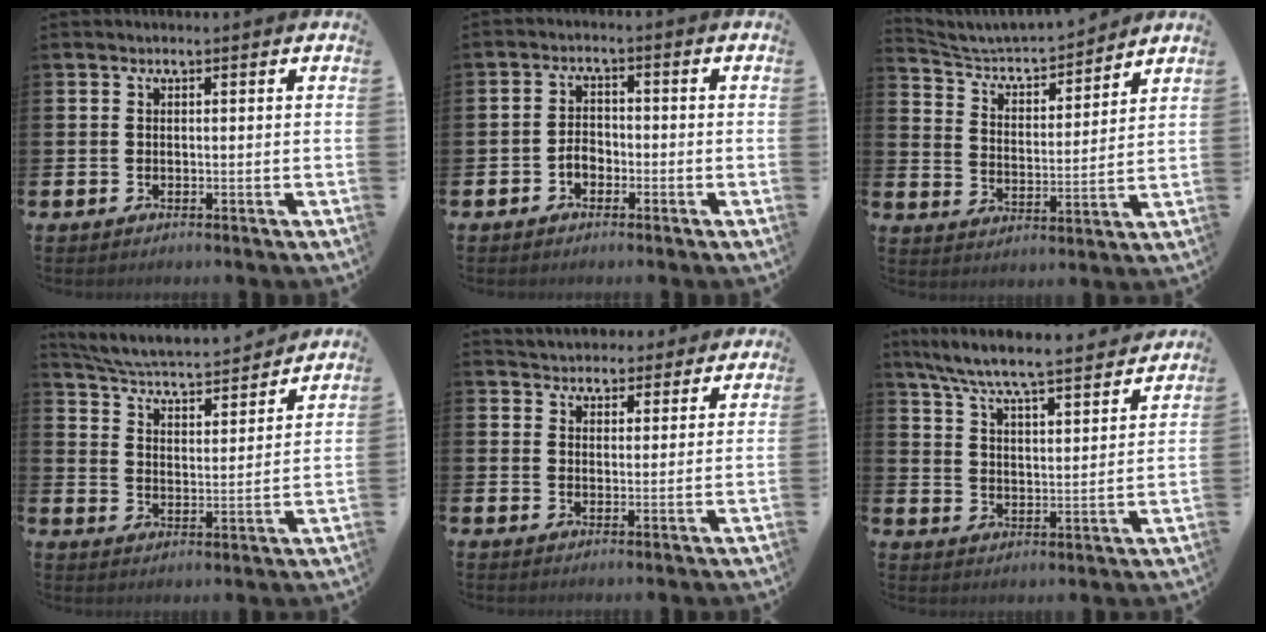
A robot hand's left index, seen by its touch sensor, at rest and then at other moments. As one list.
[{"total": 2.4, "force": [-1.4, 1.7, 1.1], "torque": [-0.018, 0.004, -0.031]}, {"total": 5.2, "force": [5.1, 0.9, 1.0], "torque": [-0.047, -0.044, 0.082]}, {"total": 5.0, "force": [4.9, 0.5, 1.1], "torque": [-0.048, -0.049, 0.077]}, {"total": 4.2, "force": [4.0, 1.0, -0.5], "torque": [-0.001, -0.025, 0.072]}, {"total": 7.6, "force": [7.2, 0.3, 2.5], "torque": [-0.078, -0.057, 0.122]}]